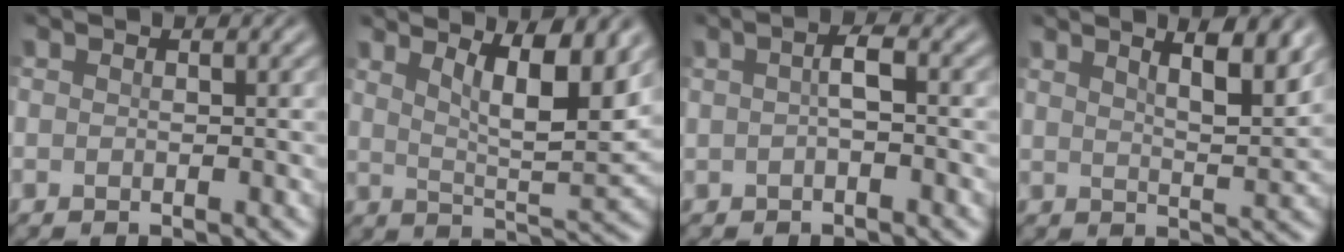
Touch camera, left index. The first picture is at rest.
{"total": 7.4, "force": [4.0, 1.8, 5.9], "torque": [-0.091, -0.006, 0.072]}
{"total": 1.7, "force": [-0.2, 0.4, 1.6], "torque": [-0.035, 0.006, -0.007]}
{"total": 5.7, "force": [3.6, 1.5, 4.1], "torque": [-0.047, 0.013, 0.038]}